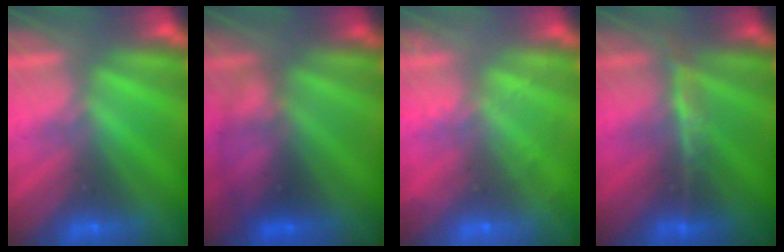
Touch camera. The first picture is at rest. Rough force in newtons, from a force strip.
{"total": 2.2}
{"total": 2.1}
{"total": 2.4}